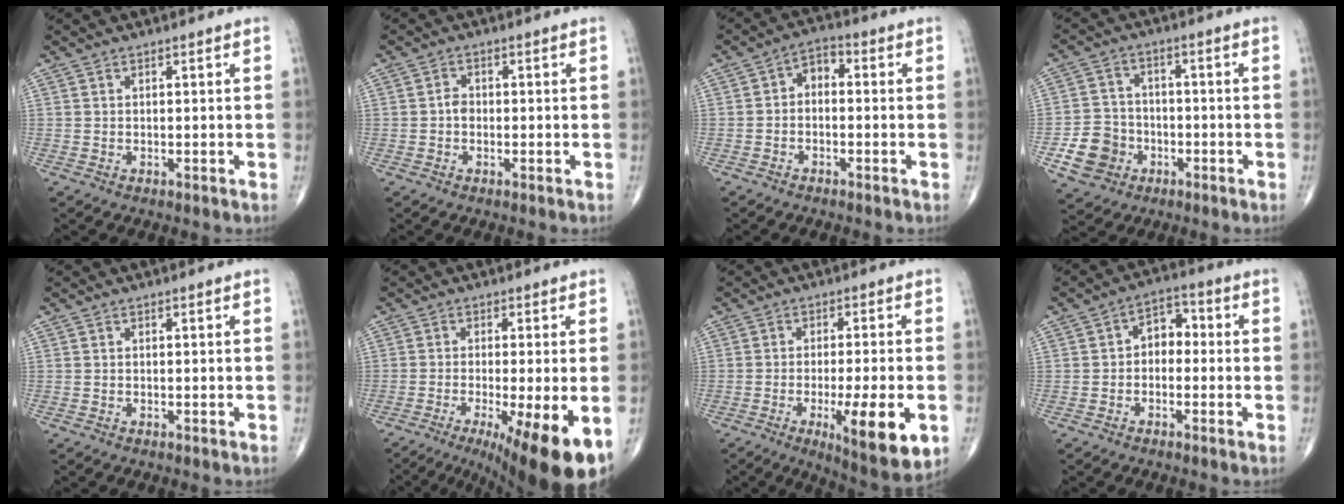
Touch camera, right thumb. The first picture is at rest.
{"total": 1.7, "force": [-0.4, 1.3, 1.0], "torque": [-0.008, 0.006, -0.010]}
{"total": 4.0, "force": [-0.6, 2.6, 3.0], "torque": [-0.036, 0.026, -0.025]}
{"total": 8.6, "force": [-3.3, 7.4, 2.9], "torque": [-0.032, 0.021, -0.057]}
{"total": 0.0}
{"total": 14.7, "force": [-6.5, 2.4, 12.9], "torque": [-0.159, -0.018, -0.096]}
{"total": 13.8, "force": [-4.4, 3.2, 12.7], "torque": [-0.192, -0.012, -0.061]}
{"total": 5.5, "force": [-0.4, 4.0, 3.8], "torque": [-0.033, 0.026, -0.023]}